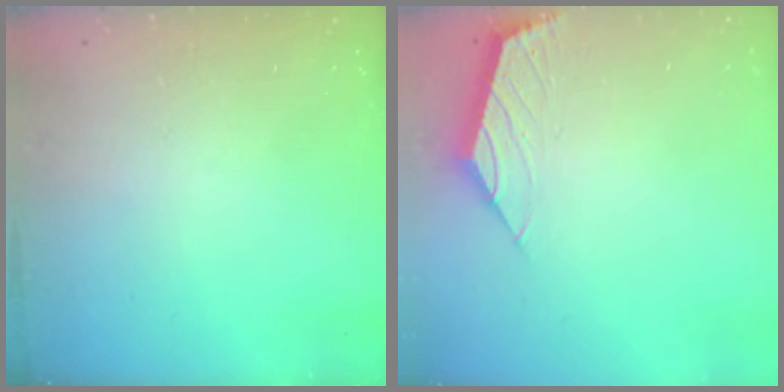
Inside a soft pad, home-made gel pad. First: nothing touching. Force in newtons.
{"total": 1.6, "press": 1.5, "slide": 0.5}